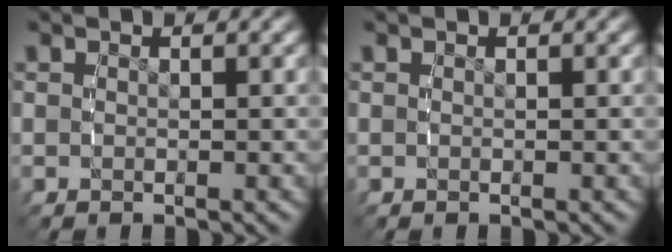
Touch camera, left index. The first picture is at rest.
{"total": 0.0}